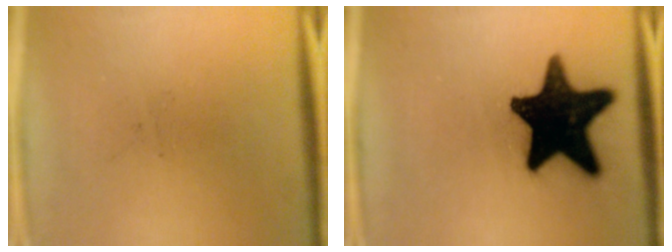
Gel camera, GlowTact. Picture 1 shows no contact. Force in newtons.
{"total": 19.5}